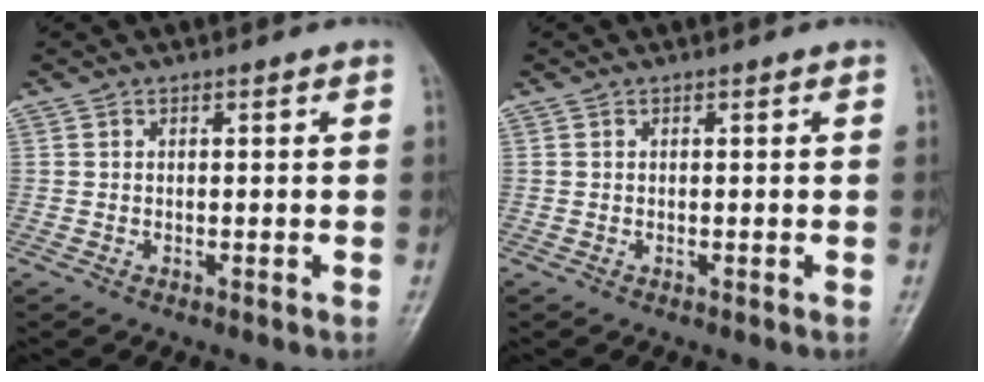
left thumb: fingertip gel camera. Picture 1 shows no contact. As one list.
[{"total": 0.0}]